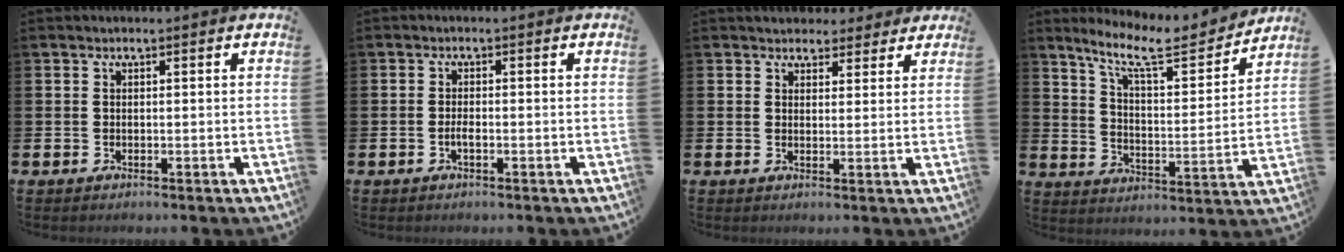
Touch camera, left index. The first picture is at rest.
{"total": 1.2, "force": [-0.5, 0.3, 1.0], "torque": [-0.025, 0.002, -0.008]}
{"total": 3.6, "force": [3.2, 1.8, -0.1], "torque": [0.008, -0.019, 0.053]}
{"total": 9.6, "force": [8.3, 1.8, 4.4], "torque": [-0.104, -0.052, 0.141]}